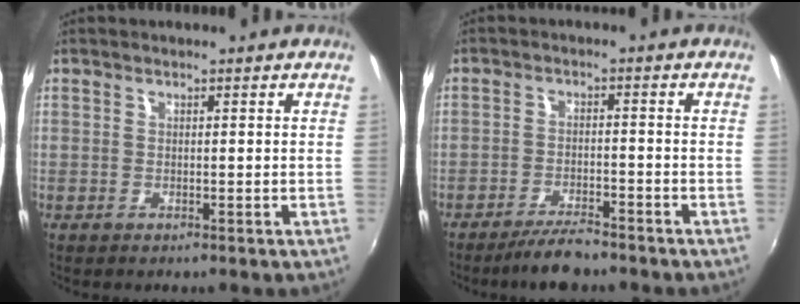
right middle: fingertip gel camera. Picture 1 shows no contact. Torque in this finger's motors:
{"motor_torque": [0.08, -0.08, 0.04, 0.04]}